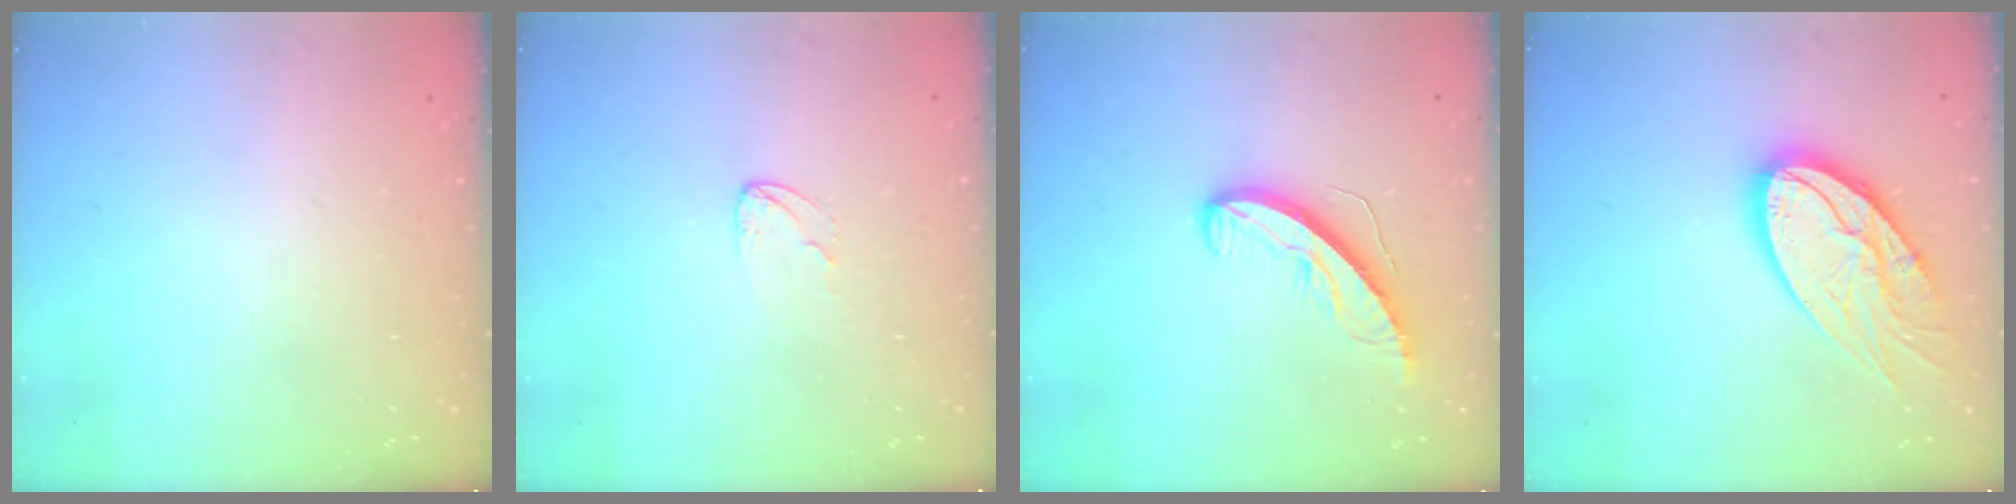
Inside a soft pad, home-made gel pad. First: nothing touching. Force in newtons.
{"total": 3.7, "press": 3.7, "slide": 0.3}
{"total": 8.4, "press": 8.3, "slide": 0.8}
{"total": 18.2, "press": 18.1, "slide": 1.7}